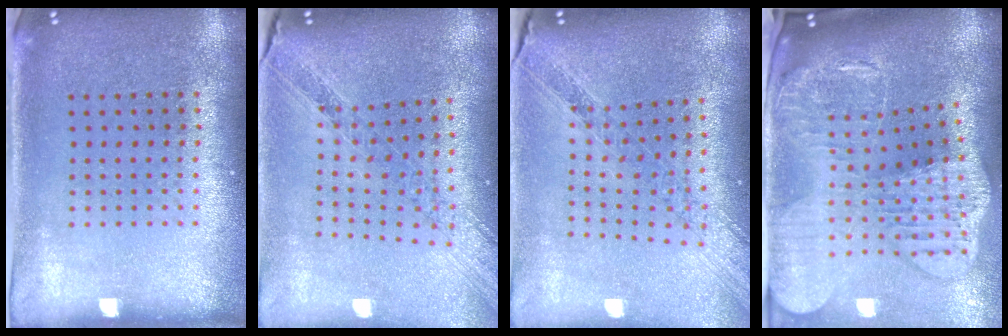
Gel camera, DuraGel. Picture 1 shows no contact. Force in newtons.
{"total": 1.2, "press": 1.2, "slide": 0.3}
{"total": 1.2, "press": 1.2, "slide": 0.3}
{"total": 4.4, "press": 3.3, "slide": 2.9}